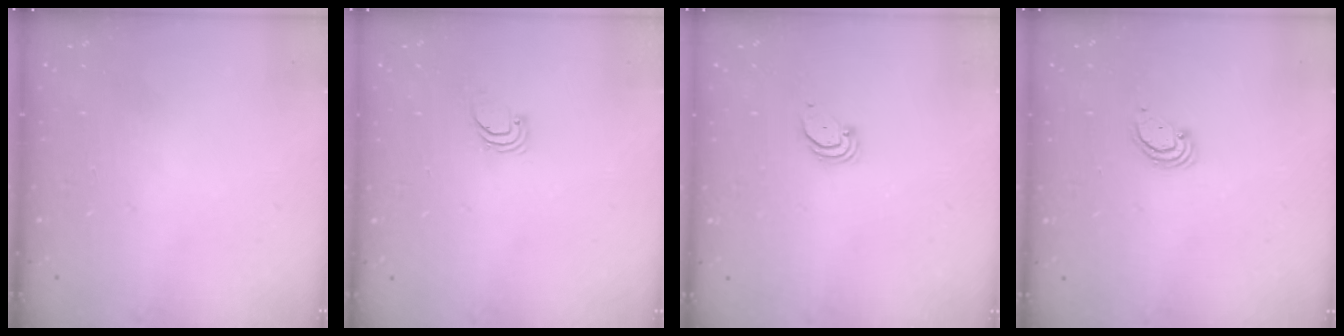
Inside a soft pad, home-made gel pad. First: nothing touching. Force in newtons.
{"total": 0.9, "press": 0.9, "slide": 0.0}
{"total": 2.0, "press": 2.0, "slide": 0.2}
{"total": 2.3, "press": 2.3, "slide": 0.2}